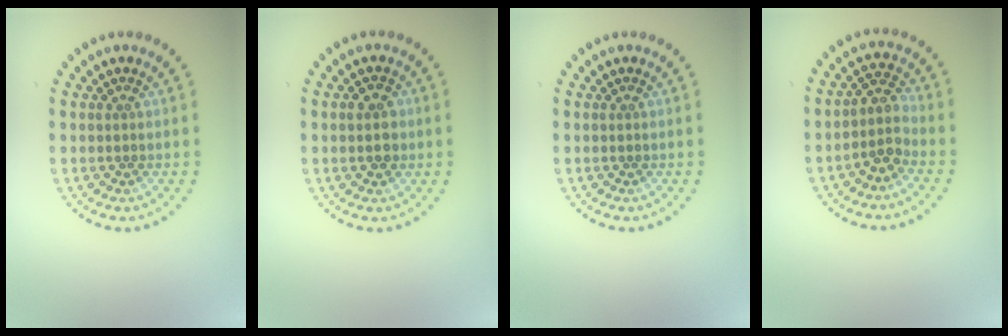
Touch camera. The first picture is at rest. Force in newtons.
{"total": 2.5, "press": 2.5, "slide": 0.2}
{"total": 0.0}
{"total": 2.5, "press": 1.9, "slide": 1.6}